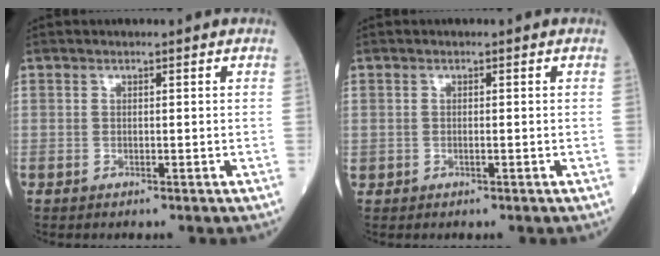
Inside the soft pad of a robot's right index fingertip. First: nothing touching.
{"total": 0.0}